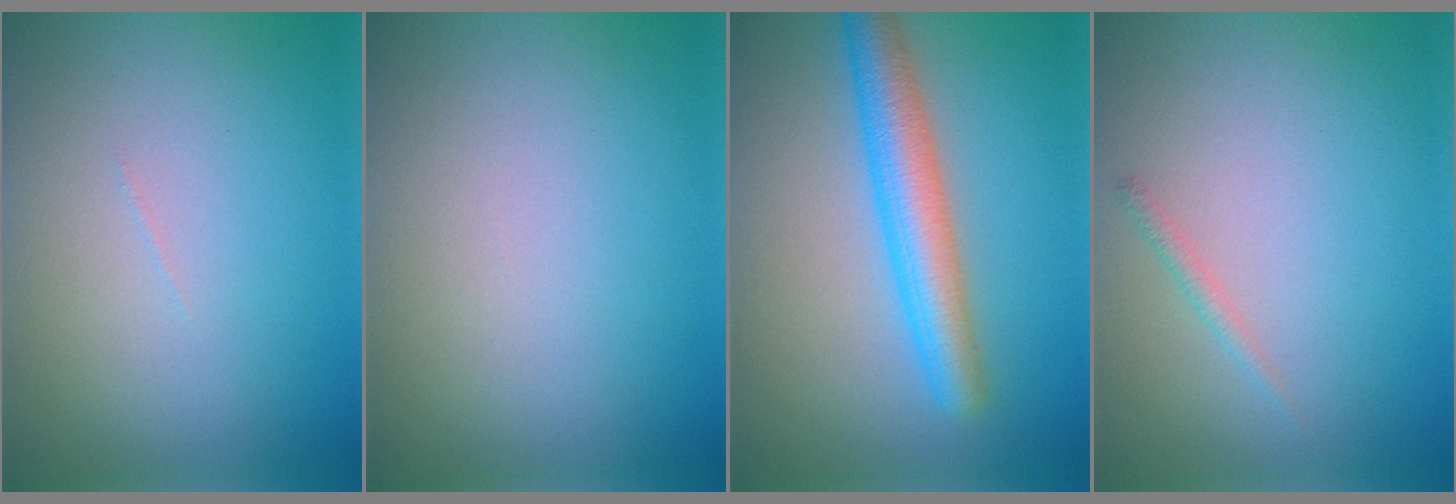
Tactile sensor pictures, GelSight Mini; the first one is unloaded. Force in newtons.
{"total": 0.0}
{"total": 5.3, "press": 5.3, "slide": 0.1}
{"total": 0.8, "press": 0.8, "slide": 0.0}